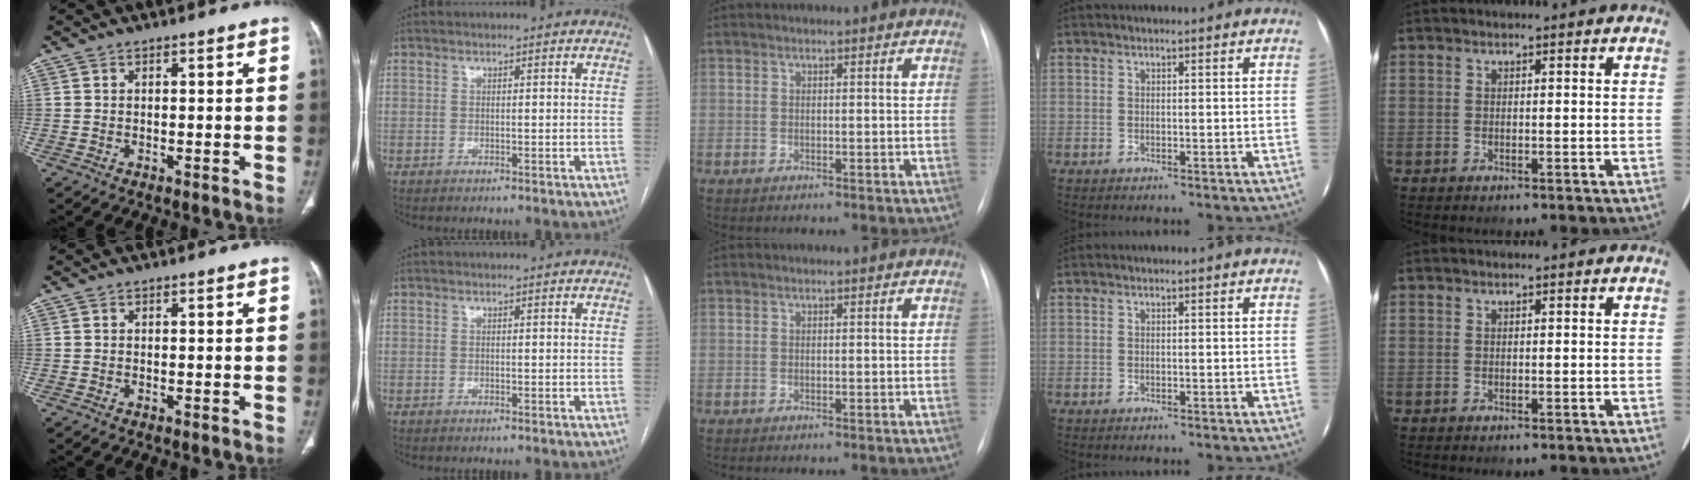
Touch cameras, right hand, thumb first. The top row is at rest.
{}